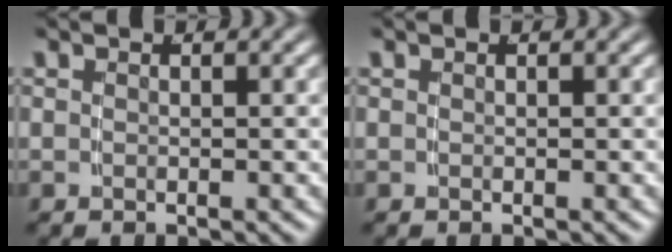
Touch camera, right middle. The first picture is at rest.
{"total": 0.0}